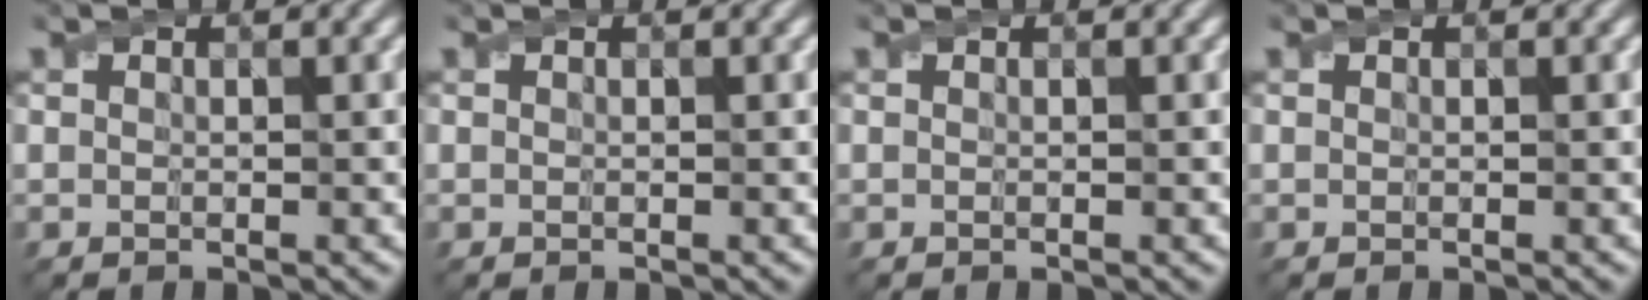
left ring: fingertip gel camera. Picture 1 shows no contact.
{"total": 0.0}
{"total": 0.0}
{"total": 0.0}